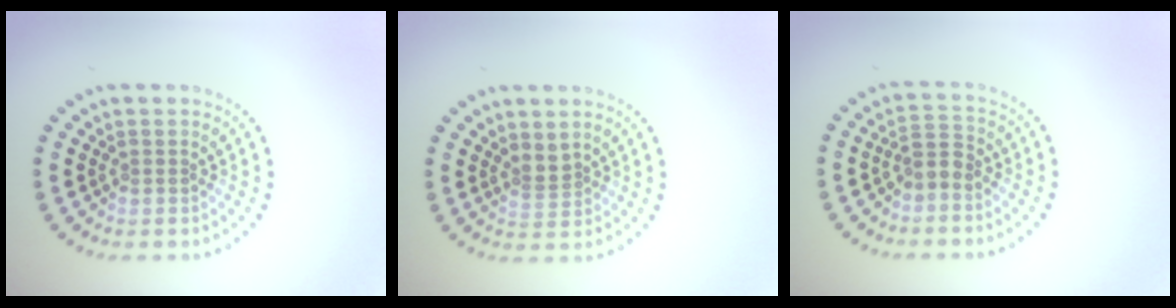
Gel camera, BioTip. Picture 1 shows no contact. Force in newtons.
{"total": 1.3, "press": 0.8, "slide": 1.0}
{"total": 1.8, "press": 1.6, "slide": 1.0}